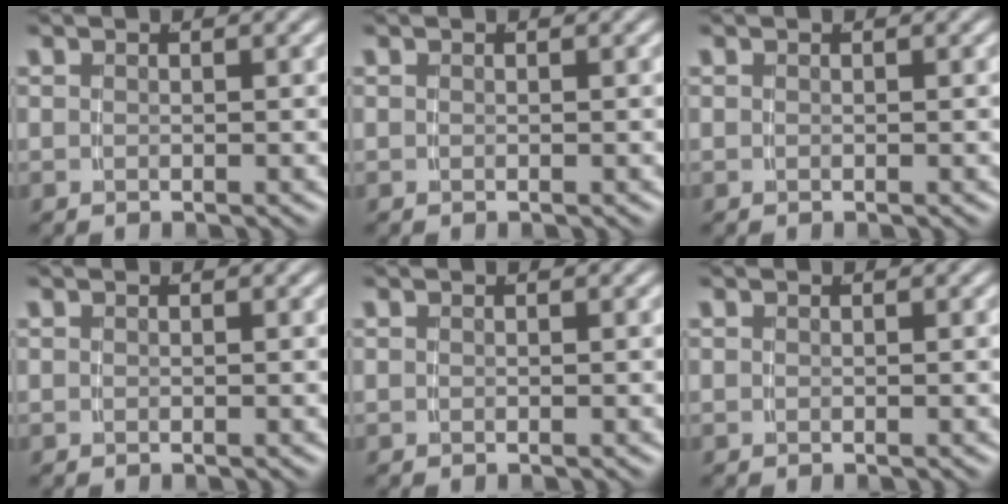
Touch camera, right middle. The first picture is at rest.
{"total": 0.0}
{"total": 0.0}
{"total": 0.0}
{"total": 0.0}
{"total": 0.0}